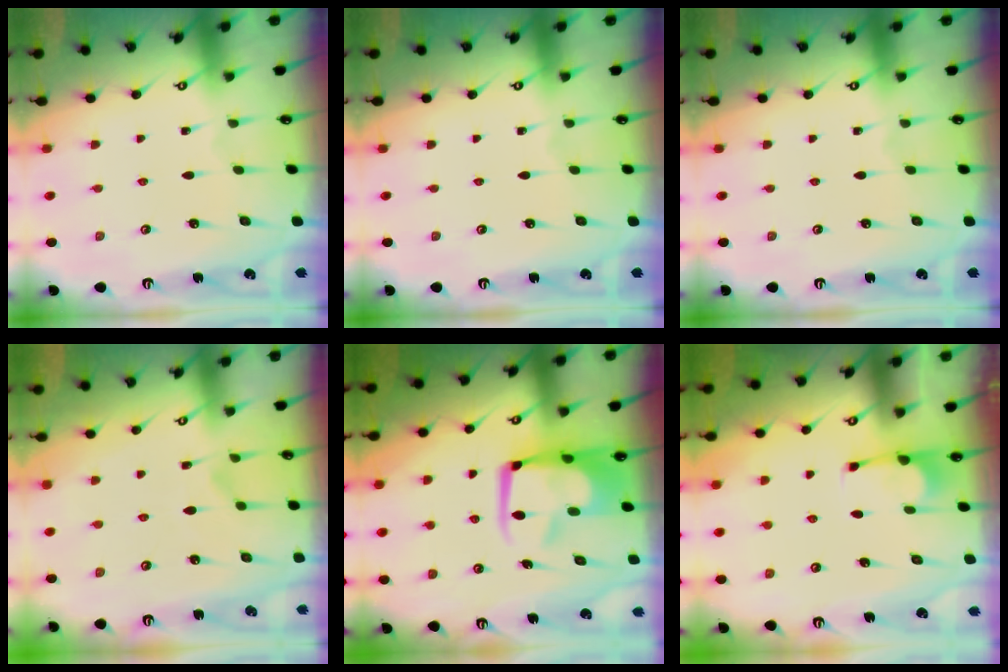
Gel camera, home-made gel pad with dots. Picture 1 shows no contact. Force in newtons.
{"total": 0.0}
{"total": 0.0}
{"total": 1.2, "press": 0.0, "slide": 1.2}
{"total": 10.8, "press": 10.7, "slide": 1.4}
{"total": 1.2, "press": 1.1, "slide": 0.5}